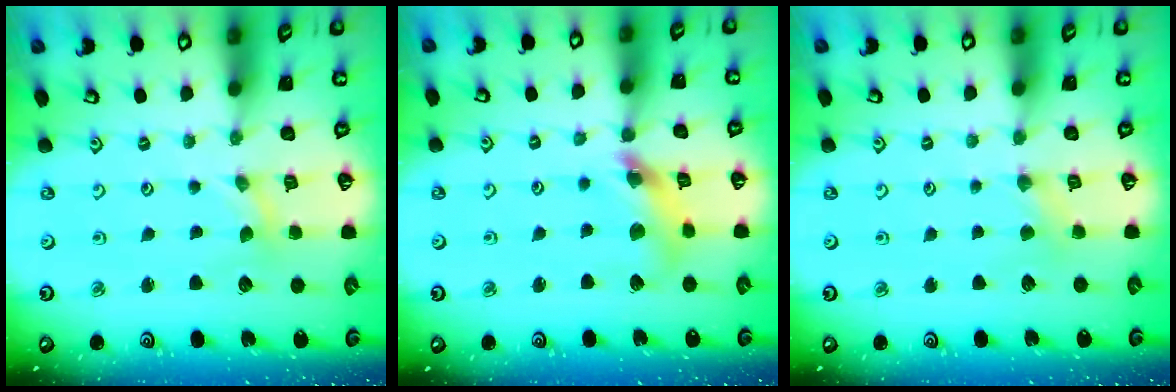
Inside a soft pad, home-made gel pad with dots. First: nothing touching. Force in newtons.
{"total": 11.4, "press": 11.4, "slide": 1.3}
{"total": 2.0, "press": 2.0, "slide": 0.5}